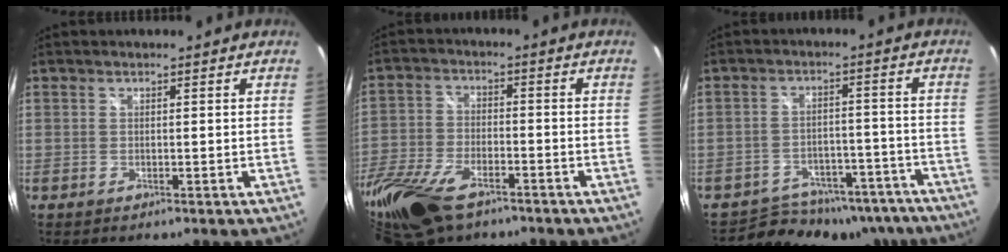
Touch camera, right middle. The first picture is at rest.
{"total": 19.3, "force": [-12.6, 9.1, 11.4], "torque": [-0.285, -0.039, -0.238]}
{"total": 16.7, "force": [-14.2, 7.5, 4.3], "torque": [-0.088, 0.022, -0.176]}